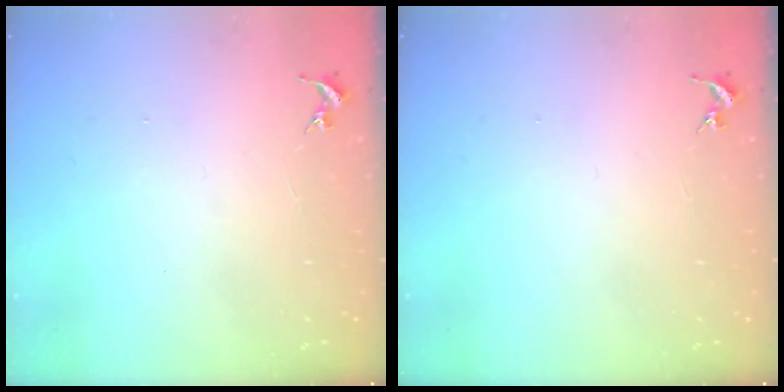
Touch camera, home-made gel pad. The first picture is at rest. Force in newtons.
{"total": 0.0}